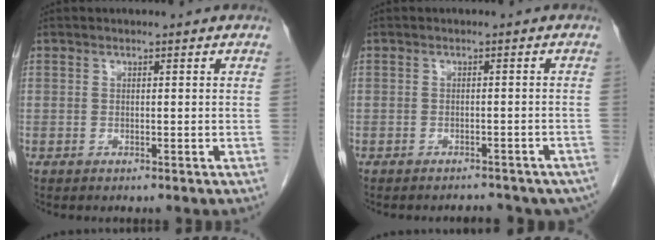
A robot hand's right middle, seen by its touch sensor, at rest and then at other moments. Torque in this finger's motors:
{"motor_torque": [1.08, -1.06, 0.05, 0.03]}